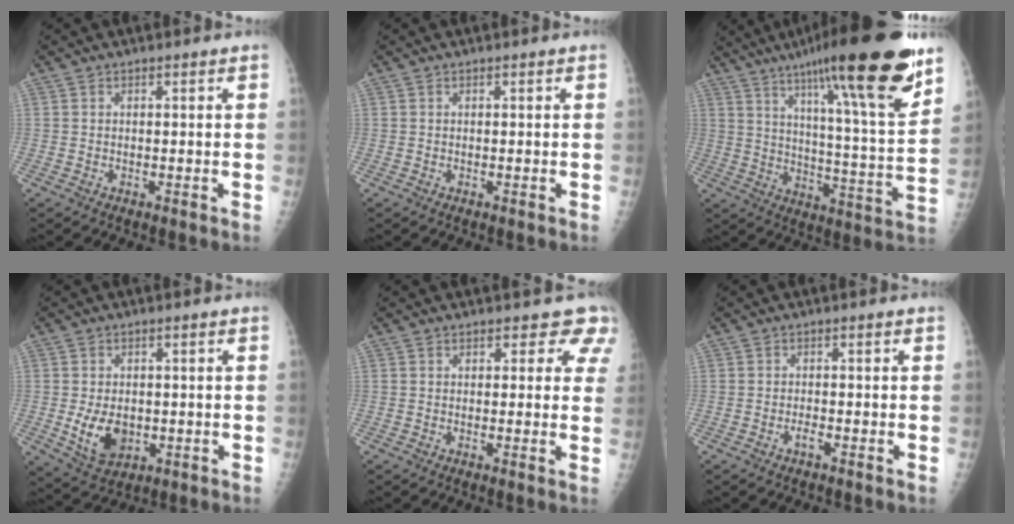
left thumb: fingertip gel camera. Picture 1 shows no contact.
{"total": 0.0}
{"total": 26.2, "force": [17.1, 3.1, 19.6], "torque": [-0.286, -0.057, 0.260]}
{"total": 7.3, "force": [-1.0, 5.1, 5.1], "torque": [-0.072, -0.009, -0.003]}
{"total": 4.7, "force": [3.9, 2.6, 0.7], "torque": [0.035, -0.017, 0.022]}
{"total": 1.3, "force": [-0.8, 0.4, 1.0], "torque": [-0.020, 0.005, -0.016]}